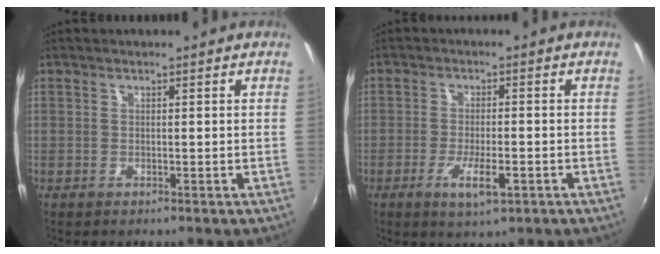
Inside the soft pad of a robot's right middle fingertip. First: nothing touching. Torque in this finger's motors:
{"motor_torque": [1.10, -1.04, 0.21, 0.13]}